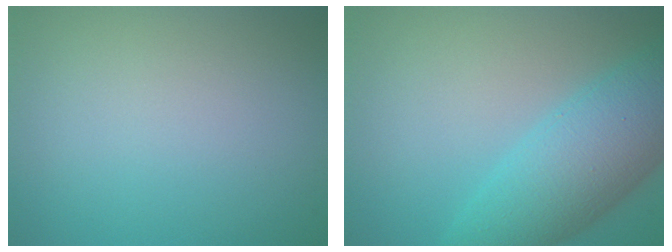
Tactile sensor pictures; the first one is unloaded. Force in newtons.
{"total": 8.0, "press": 8.0, "slide": 0.3}